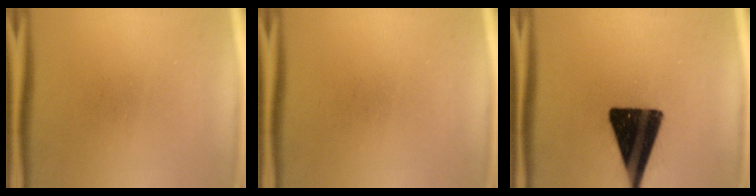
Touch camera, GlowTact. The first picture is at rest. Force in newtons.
{"total": 0.0}
{"total": 19.1}